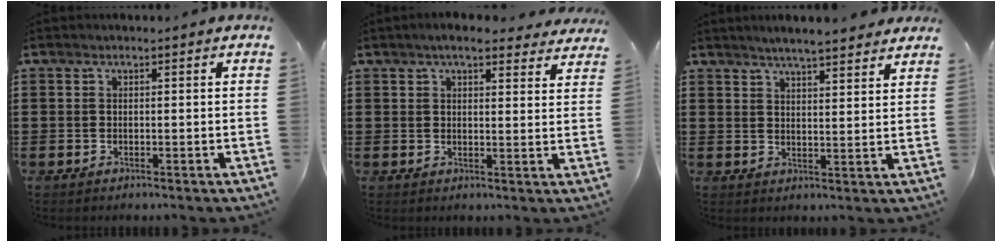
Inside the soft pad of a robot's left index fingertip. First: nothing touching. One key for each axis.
{"total": 4.8, "fx": 4.1, "fy": 0.8, "fz": 2.3, "tx": -0.055, "ty": -0.004, "tz": 0.074}
{"total": 4.1, "fx": 4.0, "fy": -0.1, "fz": 1.1, "tx": -0.032, "ty": -0.011, "tz": 0.072}